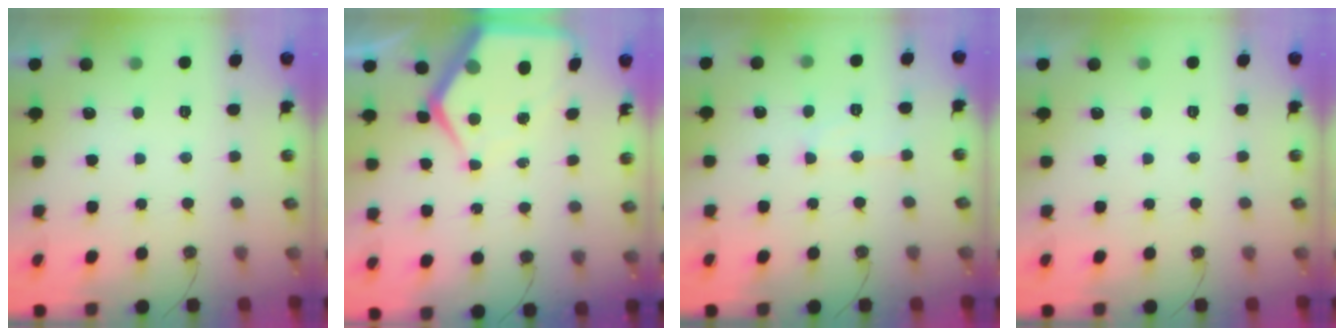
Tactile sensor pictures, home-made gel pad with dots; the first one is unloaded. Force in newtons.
{"total": 10.3, "press": 10.2, "slide": 1.0}
{"total": 7.6, "press": 7.6, "slide": 0.3}
{"total": 0.0}